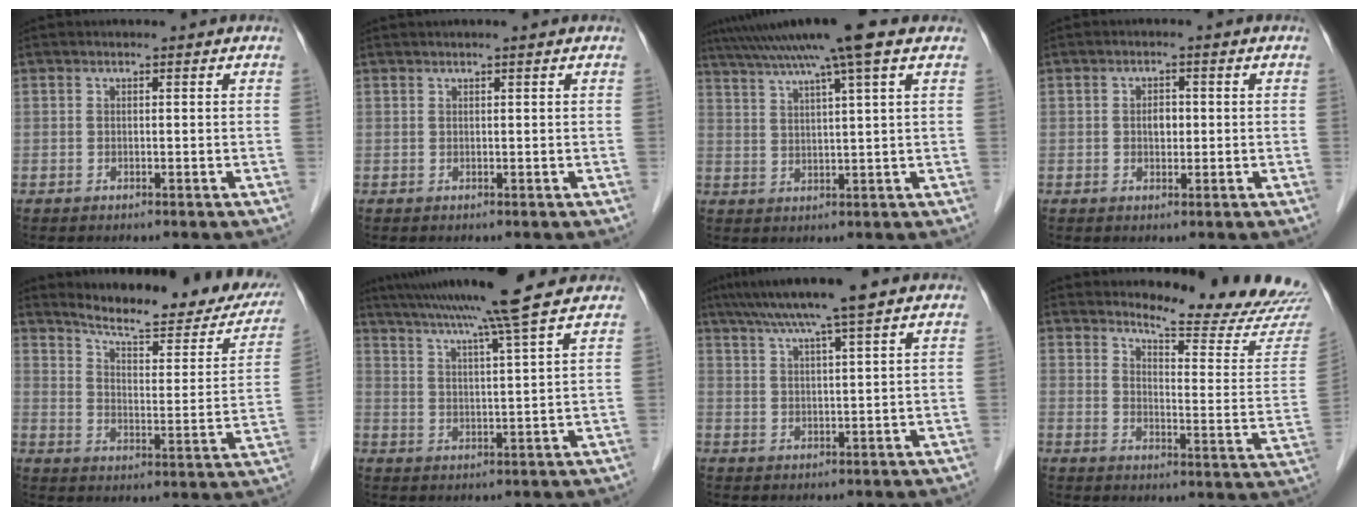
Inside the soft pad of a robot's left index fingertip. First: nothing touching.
{"total": 0.9, "force": [0.6, -0.3, 0.6], "torque": [-0.017, 0.003, 0.019]}
{"total": 12.3, "force": [9.2, -1.2, 8.0], "torque": [-0.138, 0.024, 0.133]}
{"total": 2.1, "force": [0.0, 1.4, 1.6], "torque": [-0.027, 0.002, 0.000]}
{"total": 21.0, "force": [18.7, 4.0, 8.8], "torque": [-0.110, -0.054, 0.233]}
{"total": 14.6, "force": [12.3, -2.0, 7.7], "torque": [-0.131, -0.002, 0.175]}
{"total": 8.7, "force": [6.6, -1.0, 5.6], "torque": [-0.093, 0.019, 0.105]}
{"total": 16.9, "force": [16.4, 0.1, 4.3], "torque": [-0.057, -0.124, 0.189]}